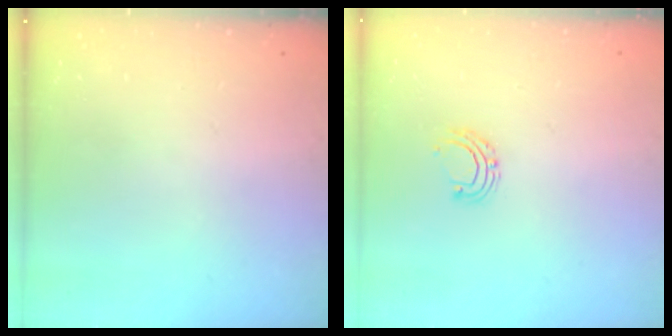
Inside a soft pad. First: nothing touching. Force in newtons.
{"total": 5.2, "press": 5.2, "slide": 0.6}